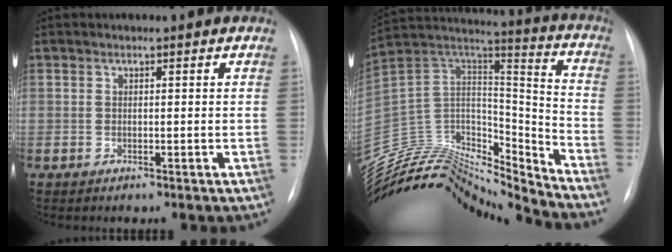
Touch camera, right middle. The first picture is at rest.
{"total": 22.4, "force": [-21.5, 3.7, 4.8], "torque": [-0.082, 0.073, -0.361]}